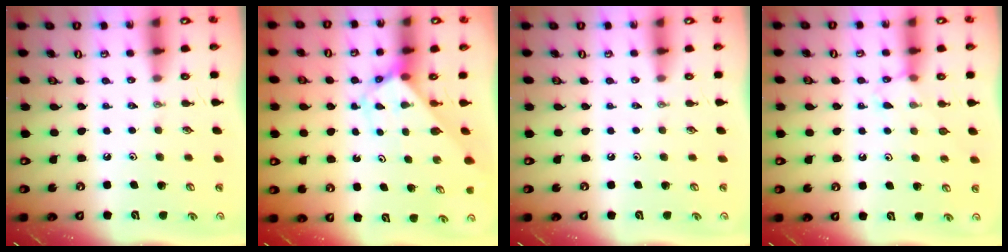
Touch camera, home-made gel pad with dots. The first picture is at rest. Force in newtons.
{"total": 2.9, "press": 2.9, "slide": 0.1}
{"total": 0.0}
{"total": 6.9, "press": 6.9, "slide": 0.6}